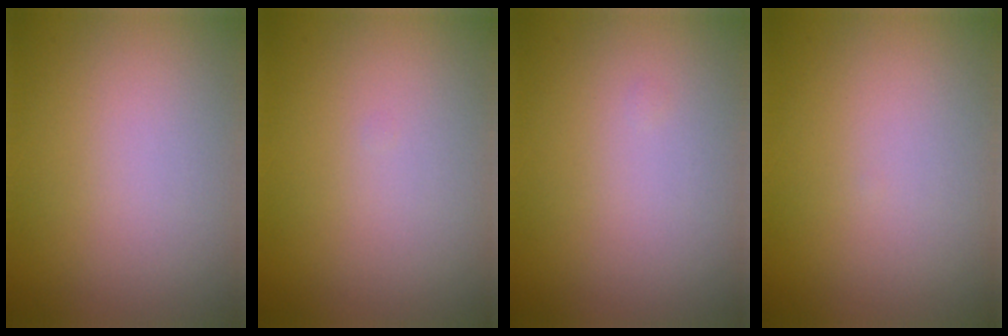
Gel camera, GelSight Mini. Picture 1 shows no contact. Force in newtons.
{"total": 0.0}
{"total": 0.0}
{"total": 0.0}